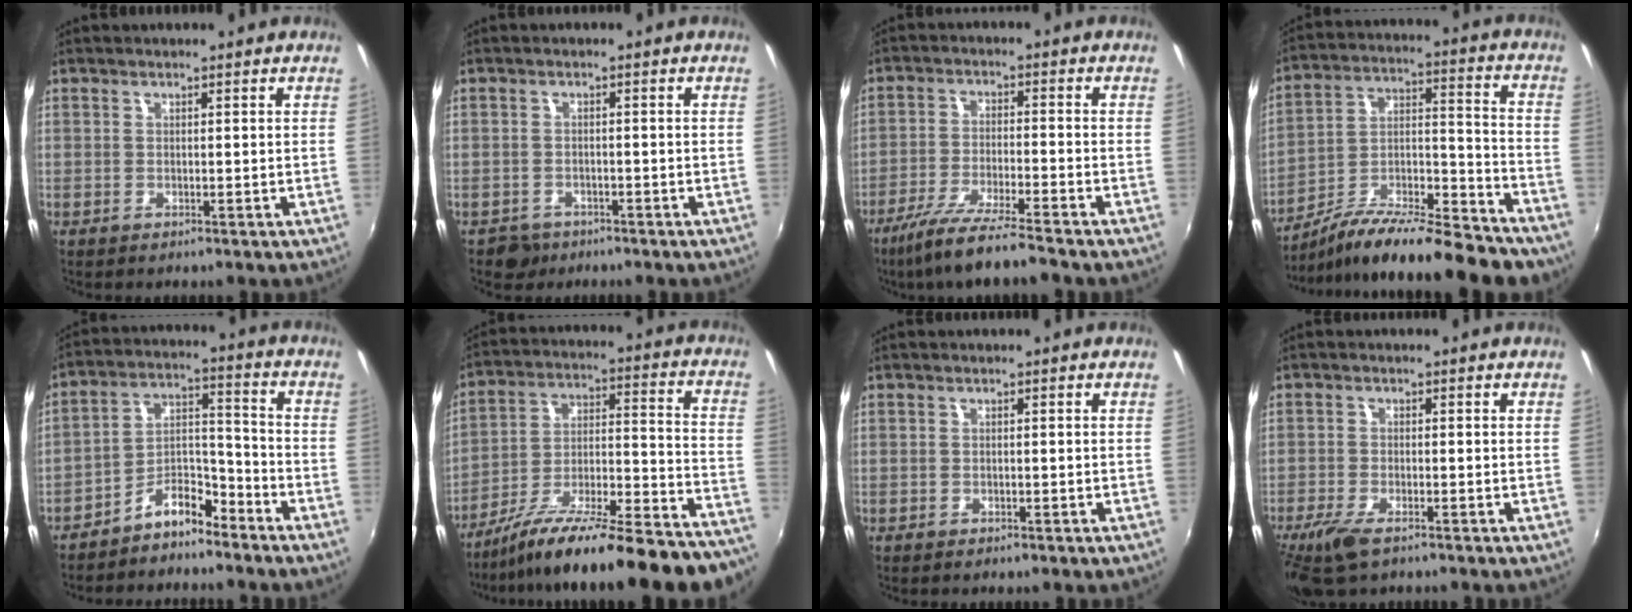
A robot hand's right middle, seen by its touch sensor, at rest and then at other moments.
{"total": 3.3, "force": [-2.2, 2.4, 0.3], "torque": [-0.018, 0.000, -0.036]}
{"total": 10.8, "force": [-9.1, -0.4, 5.8], "torque": [-0.125, -0.021, -0.158]}
{"total": 23.1, "force": [-17.4, 6.2, 13.8], "torque": [-0.224, -0.002, -0.262]}
{"total": 7.3, "force": [-6.1, 2.9, 2.9], "torque": [-0.052, 0.043, -0.108]}
{"total": 27.1, "force": [-22.9, 3.2, 14.2], "torque": [-0.182, -0.031, -0.341]}
{"total": 1.1, "force": [-0.8, 0.7, 0.4], "torque": [-0.010, -0.001, -0.011]}
{"total": 6.4, "force": [-4.4, 2.2, 4.1], "torque": [-0.105, -0.022, -0.086]}